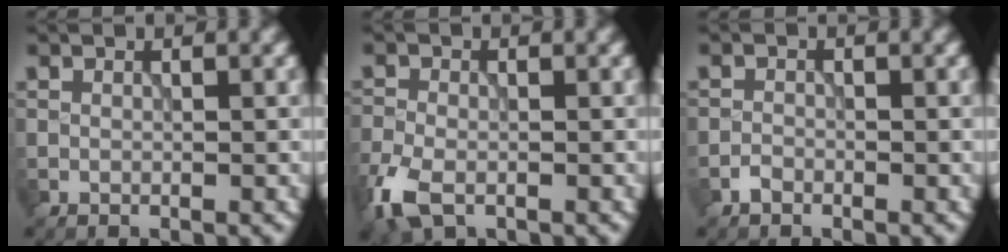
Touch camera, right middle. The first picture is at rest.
{"total": 4.5, "force": [-2.5, 2.4, 2.9], "torque": [-0.074, -0.010, -0.060]}
{"total": 0.9, "force": [-0.7, 0.4, 0.3], "torque": [-0.003, 0.001, -0.017]}